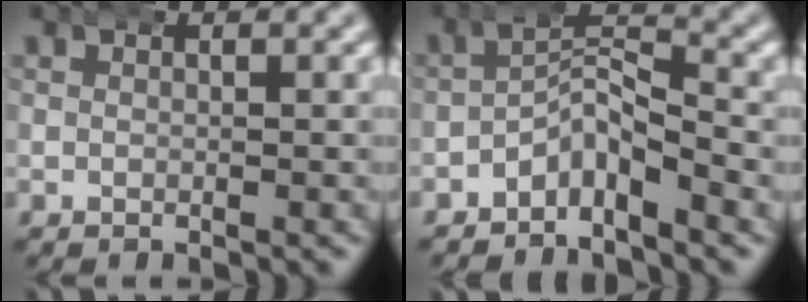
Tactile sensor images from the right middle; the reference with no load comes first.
{"total": 3.7, "force": [-2.2, 1.8, 2.4], "torque": [-0.026, 0.004, -0.045]}